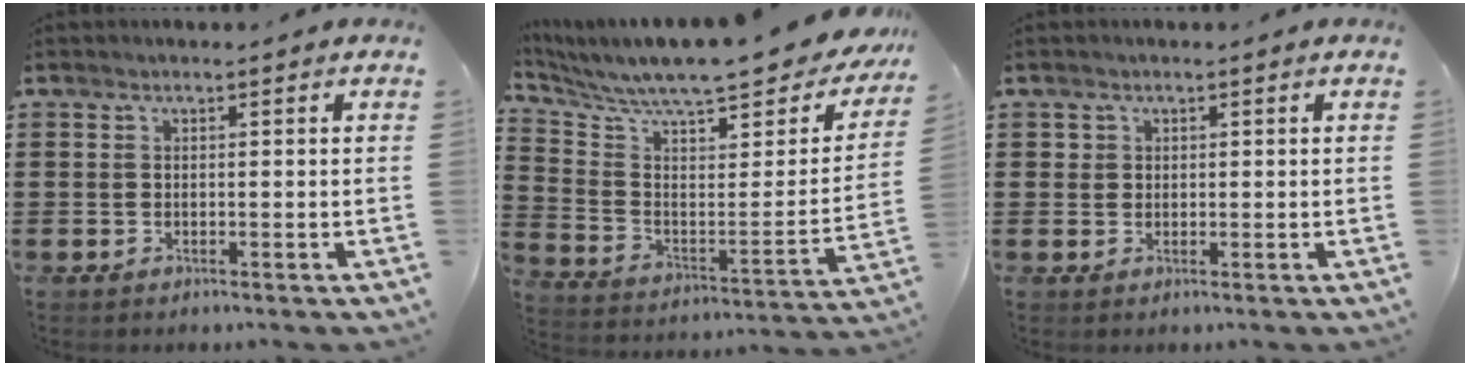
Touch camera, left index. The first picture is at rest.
{"total": 9.8, "force": [8.1, 1.2, 5.4], "torque": [-0.122, -0.068, 0.130]}
{"total": 1.2, "force": [0.6, 1.0, 0.2], "torque": [-0.006, 0.005, 0.012]}